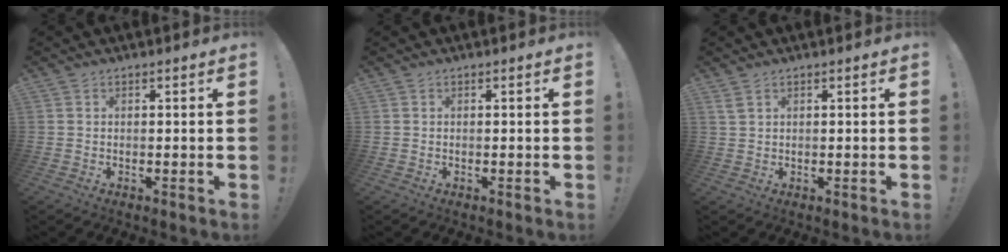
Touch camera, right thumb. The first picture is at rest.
{"total": 0.0}
{"total": 2.2, "force": [1.3, 1.0, 1.4], "torque": [-0.020, -0.004, 0.024]}